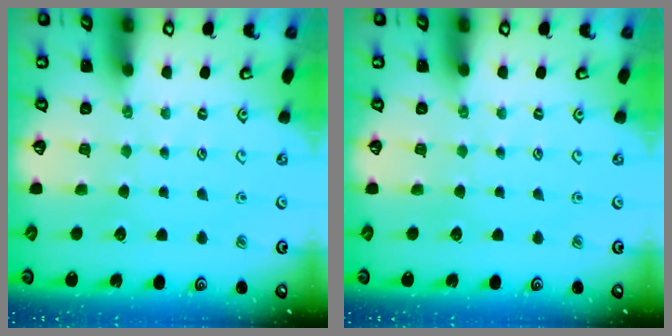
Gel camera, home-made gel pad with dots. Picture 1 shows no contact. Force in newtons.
{"total": 0.0}